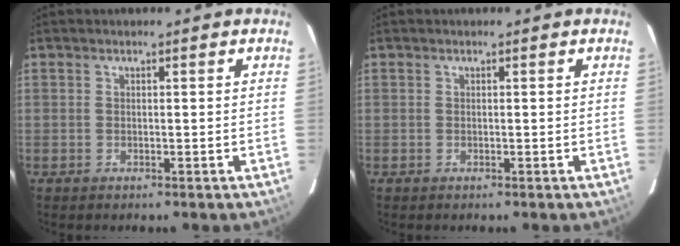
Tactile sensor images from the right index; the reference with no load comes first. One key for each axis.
{"total": 0.0}